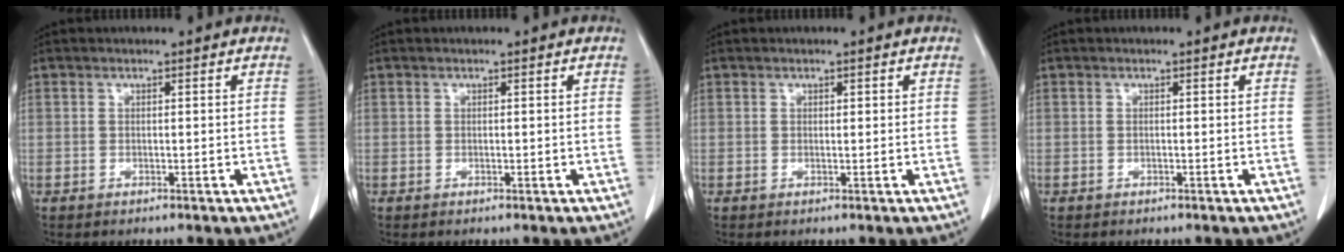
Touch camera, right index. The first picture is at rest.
{"total": 0.0}
{"total": 0.6, "force": [0.3, 0.2, 0.5], "torque": [-0.005, 0.000, 0.004]}
{"total": 0.0}